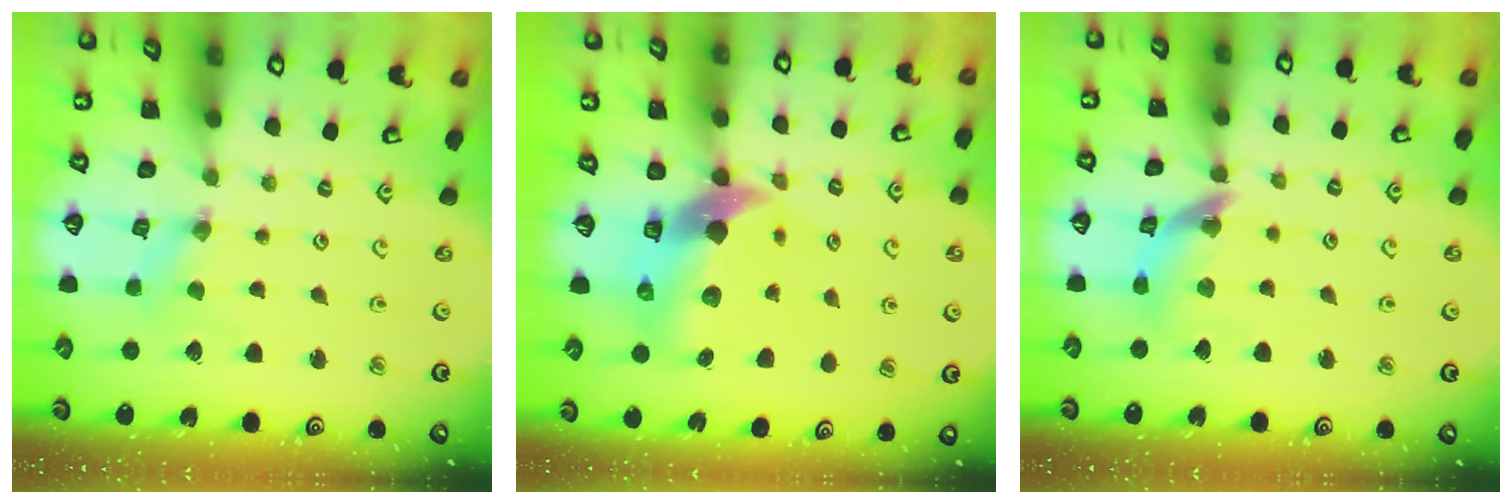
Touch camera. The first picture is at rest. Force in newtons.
{"total": 10.7, "press": 10.6, "slide": 1.7}
{"total": 11.3, "press": 11.3, "slide": 1.4}